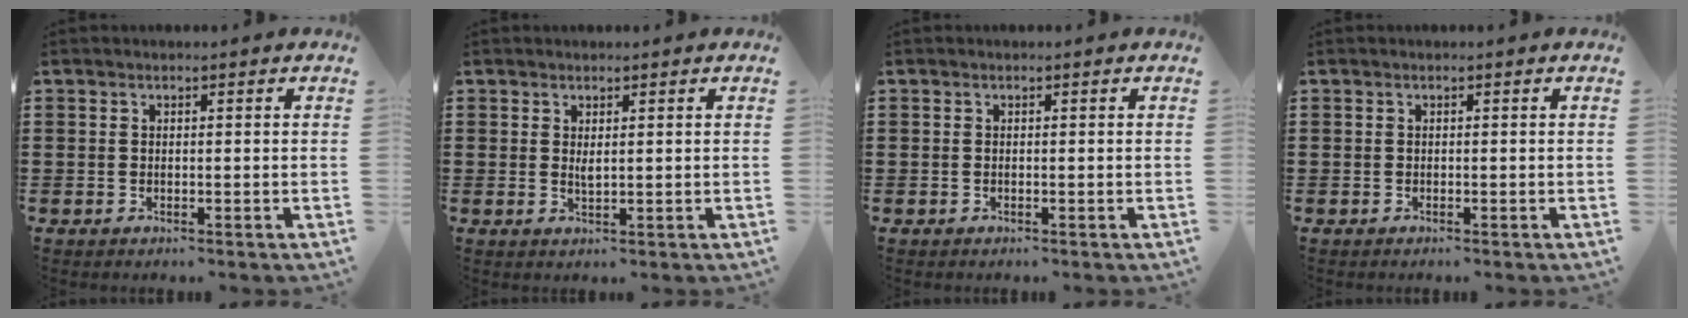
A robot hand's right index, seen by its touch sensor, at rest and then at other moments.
{"total": 1.5, "force": [0.8, 0.3, 1.3], "torque": [-0.026, 0.002, 0.014]}
{"total": 0.0}
{"total": 0.0}